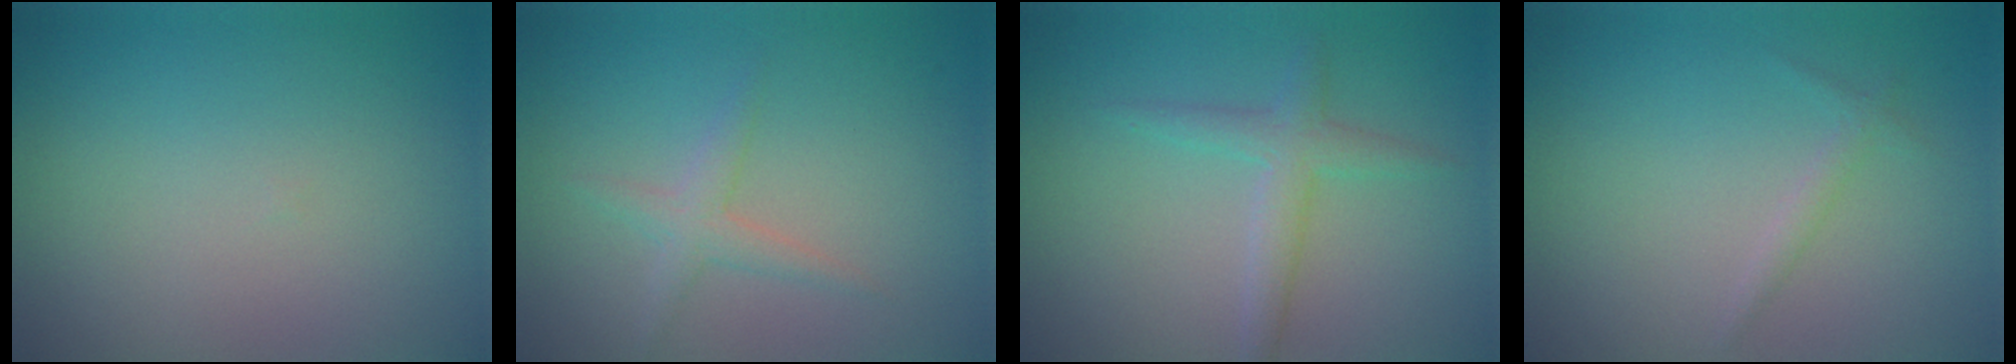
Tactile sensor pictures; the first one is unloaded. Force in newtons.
{"total": 1.6, "press": 1.6, "slide": 0.1}
{"total": 2.3, "press": 2.3, "slide": 0.1}
{"total": 0.8, "press": 0.8, "slide": 0.0}